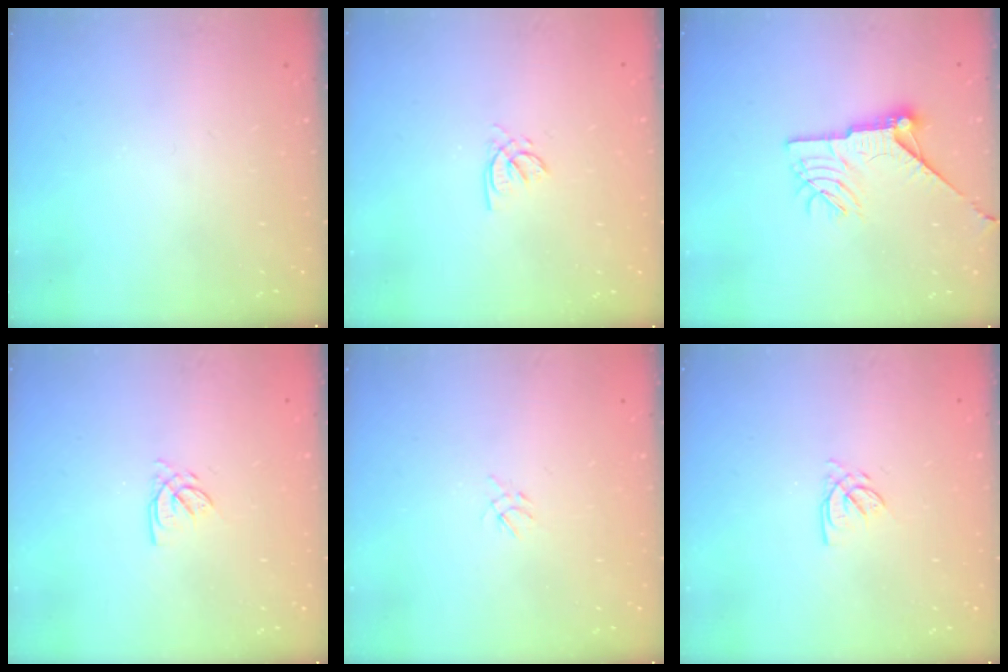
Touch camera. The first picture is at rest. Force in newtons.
{"total": 1.4, "press": 1.4, "slide": 0.2}
{"total": 12.0, "press": 12.0, "slide": 1.1}
{"total": 2.5, "press": 2.5, "slide": 0.3}
{"total": 2.2, "press": 2.2, "slide": 0.5}
{"total": 2.5, "press": 2.5, "slide": 0.3}